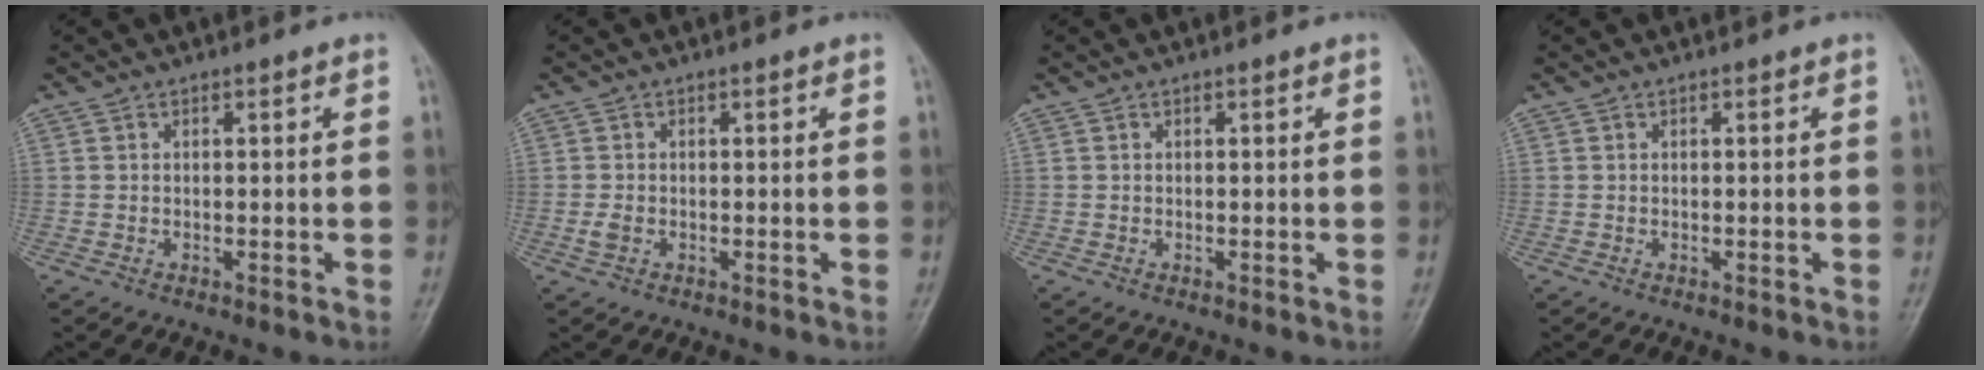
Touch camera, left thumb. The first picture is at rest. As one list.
[{"total": 1.6, "force": [-0.3, 1.1, 1.1], "torque": [-0.025, 0.001, -0.005]}, {"total": 0.0}, {"total": 0.0}]